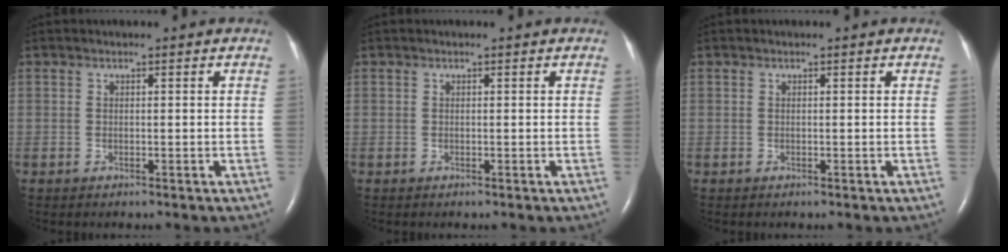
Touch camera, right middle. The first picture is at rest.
{"total": 0.0}
{"total": 0.0}